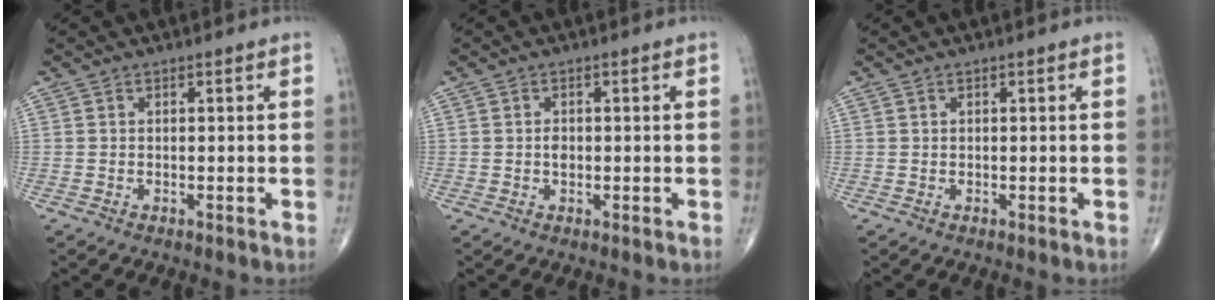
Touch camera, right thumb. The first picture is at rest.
{"total": 1.3, "force": [-0.2, 0.9, 0.9], "torque": [-0.013, 0.001, -0.003]}
{"total": 0.0}